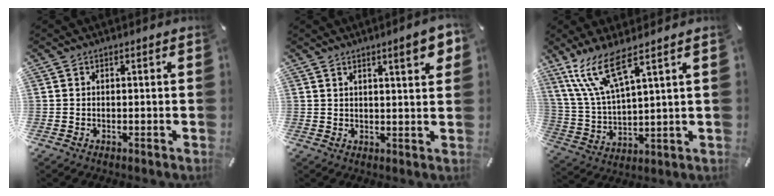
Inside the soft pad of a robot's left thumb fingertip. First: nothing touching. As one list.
[{"total": 6.7, "force": [3.5, 1.2, 5.6], "torque": [-0.080, -0.012, 0.051]}, {"total": 12.6, "force": [7.9, 3.0, 9.3], "torque": [-0.219, -0.030, 0.140]}]